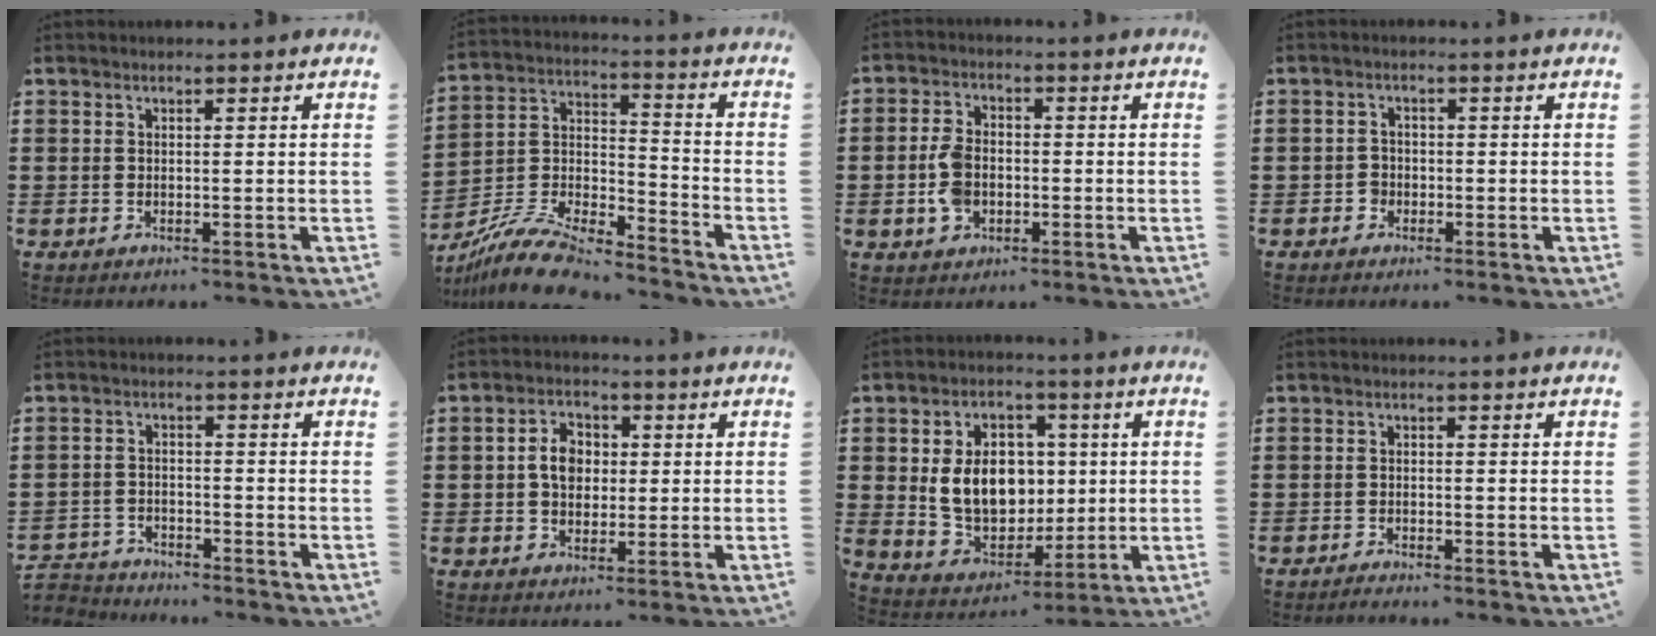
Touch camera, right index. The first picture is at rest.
{"total": 11.2, "force": [-10.1, 2.1, 4.5], "torque": [-0.092, 0.022, -0.200]}
{"total": 5.5, "force": [-1.1, 3.6, 4.0], "torque": [-0.103, 0.000, -0.027]}
{"total": 1.9, "force": [-1.0, 1.5, 0.4], "torque": [-0.013, 0.001, -0.021]}
{"total": 3.5, "force": [-3.5, 0.5, -0.3], "torque": [-0.011, -0.004, -0.079]}
{"total": 4.9, "force": [0.1, 3.6, 3.2], "torque": [-0.079, 0.011, -0.004]}
{"total": 10.6, "force": [1.1, 7.9, 7.0], "torque": [-0.142, 0.016, 0.018]}
{"total": 1.2, "force": [-1.2, 0.0, 0.0], "torque": [-0.004, 0.002, -0.026]}